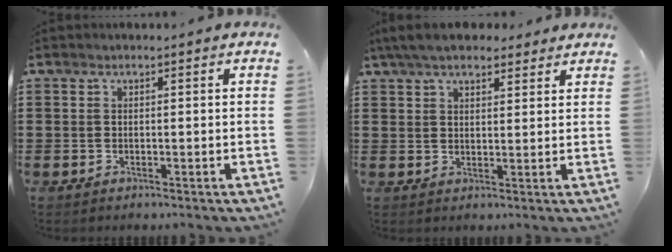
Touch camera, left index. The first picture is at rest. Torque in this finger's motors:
{"motor_torque": [1.53, -0.61, 0.79, 0.21]}